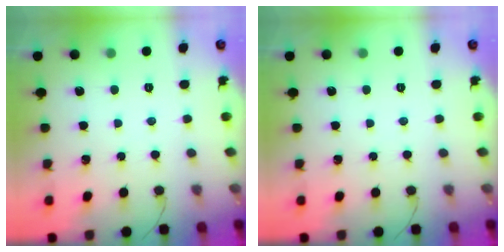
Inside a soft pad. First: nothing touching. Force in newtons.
{"total": 0.0}